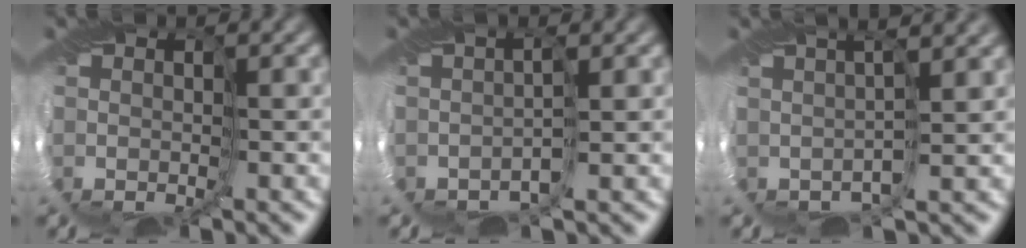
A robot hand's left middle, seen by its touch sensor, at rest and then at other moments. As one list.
[{"total": 0.7, "force": [-0.7, 0.0, 0.1], "torque": [-0.017, 0.002, -0.012]}, {"total": 3.3, "force": [2.7, 0.3, 2.0], "torque": [-0.015, 0.044, 0.027]}]